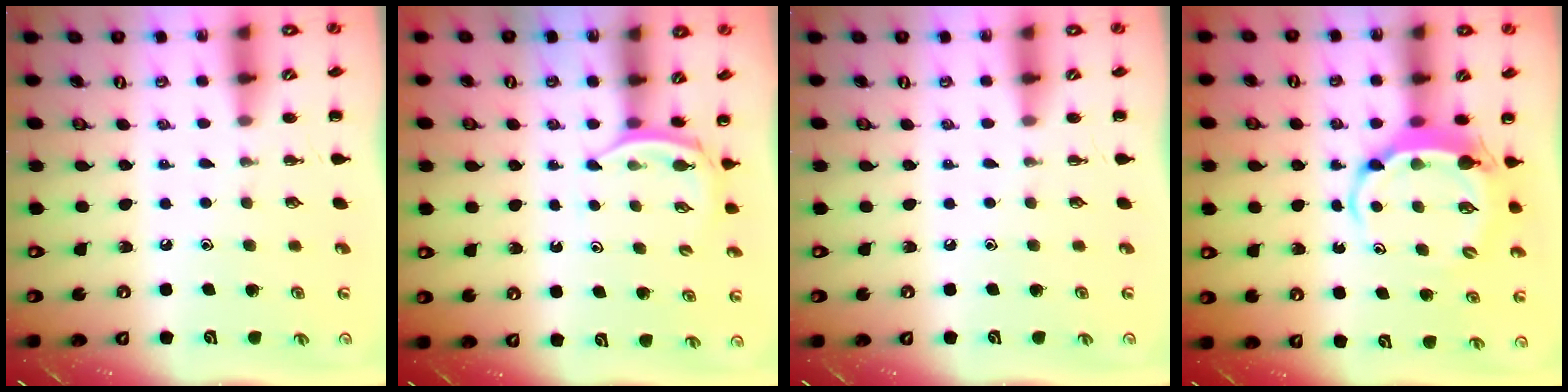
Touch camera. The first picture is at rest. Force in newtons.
{"total": 2.3, "press": 2.1, "slide": 0.9}
{"total": 0.0}
{"total": 6.0, "press": 5.9, "slide": 0.9}